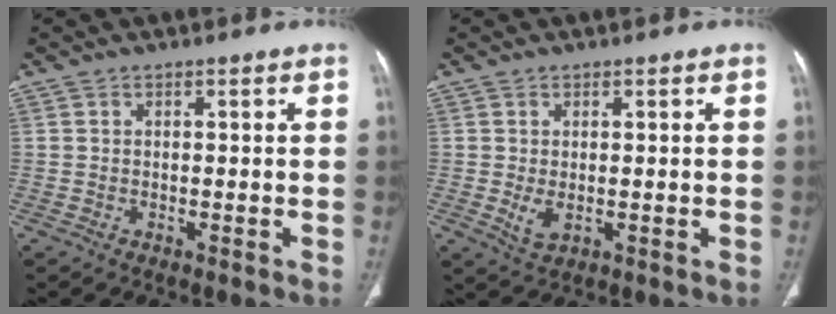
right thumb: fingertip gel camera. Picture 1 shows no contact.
{"total": 2.7, "force": [-0.2, 1.3, 2.4], "torque": [-0.045, -0.010, 0.005]}